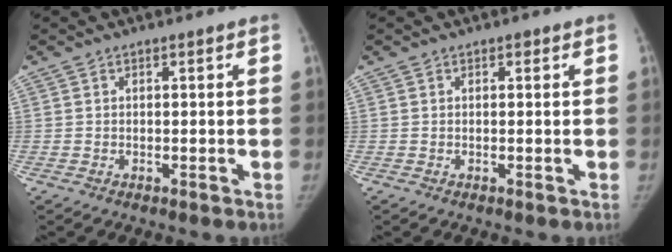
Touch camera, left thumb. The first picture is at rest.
{"total": 0.5, "force": [0.3, 0.4, 0.3], "torque": [0.000, 0.000, 0.002]}